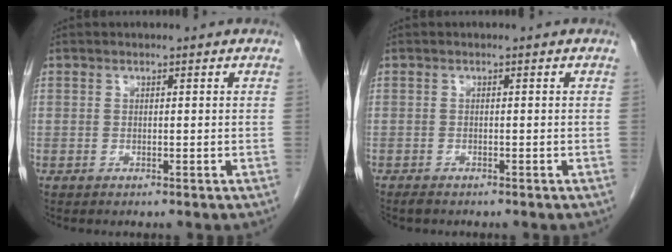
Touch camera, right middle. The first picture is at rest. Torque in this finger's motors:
{"motor_torque": [1.11, -1.03, 0.16, 0.06]}